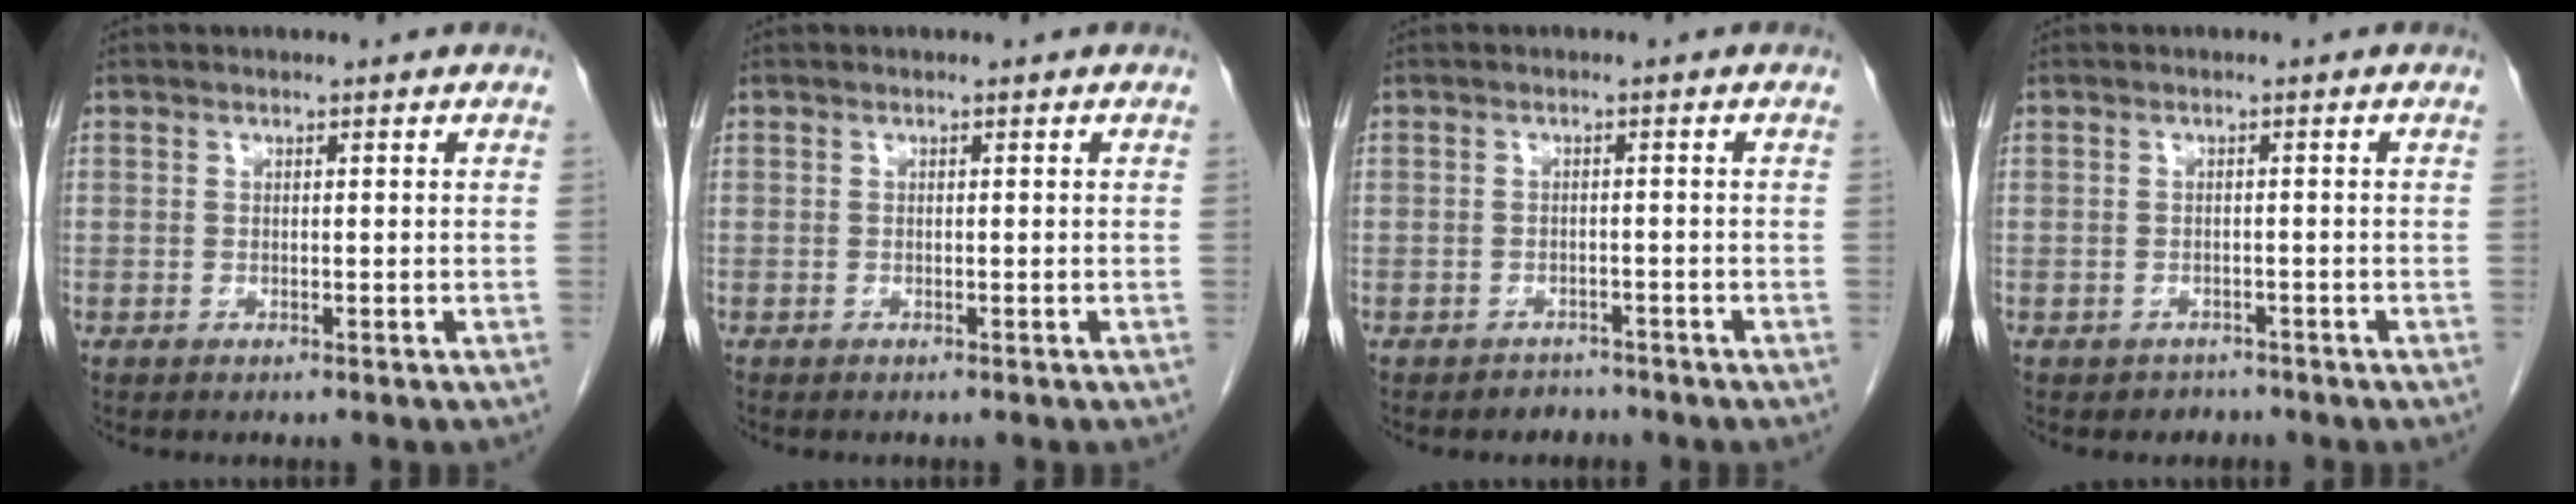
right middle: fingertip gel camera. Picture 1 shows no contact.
{"total": 0.0}
{"total": 2.1, "force": [-1.8, 1.1, -0.3], "torque": [-0.003, 0.004, -0.027]}
{"total": 1.8, "force": [-1.4, 1.1, -0.3], "torque": [-0.004, 0.004, -0.023]}